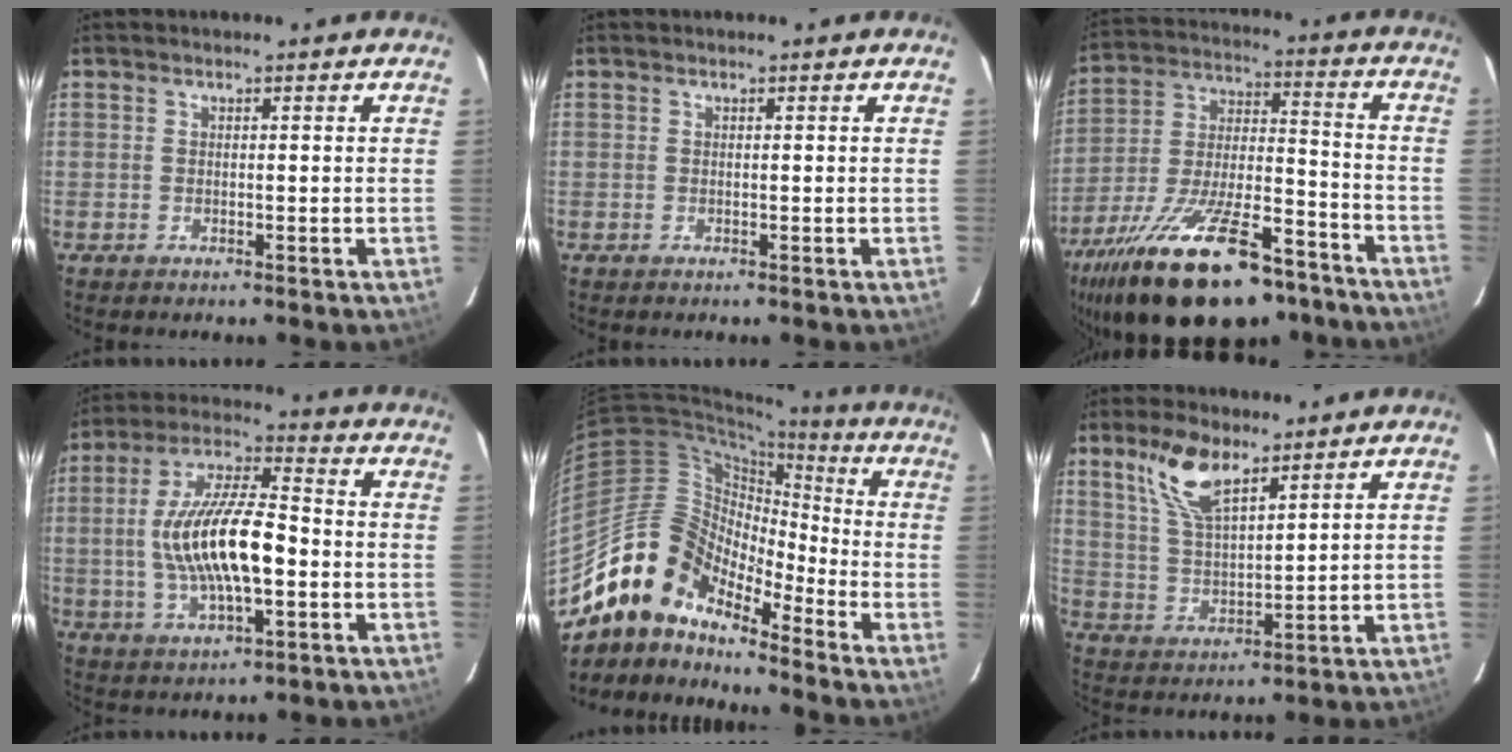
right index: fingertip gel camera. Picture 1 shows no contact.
{"total": 0.0}
{"total": 28.5, "force": [-19.6, 10.6, 17.7], "torque": [-0.329, -0.025, -0.298]}
{"total": 16.2, "force": [-1.9, 5.4, 15.1], "torque": [-0.294, 0.008, -0.031]}
{"total": 14.8, "force": [-12.2, 5.9, 6.1], "torque": [-0.100, 0.016, -0.245]}
{"total": 10.0, "force": [6.5, 3.6, 6.6], "torque": [-0.133, 0.010, 0.135]}